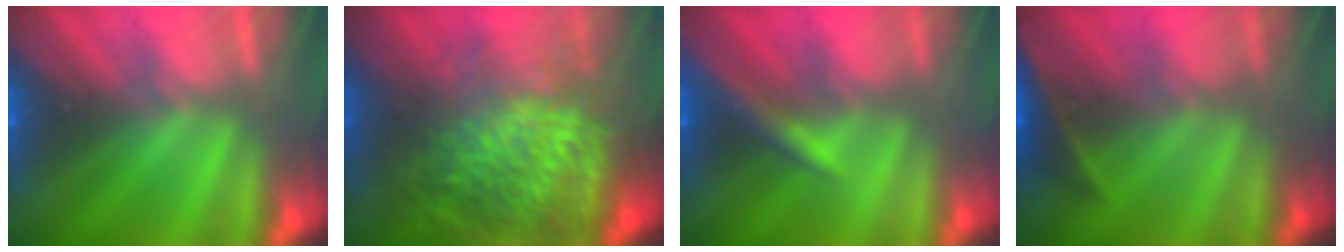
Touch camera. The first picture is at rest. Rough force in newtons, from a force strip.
{"total": 7.5}
{"total": 3.1}
{"total": 2.4}